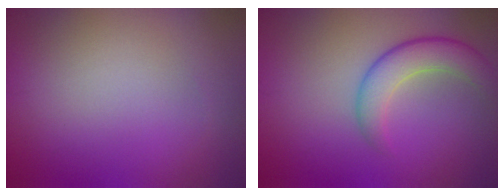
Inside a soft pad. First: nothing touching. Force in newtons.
{"total": 4.0, "press": 4.0, "slide": 0.2}